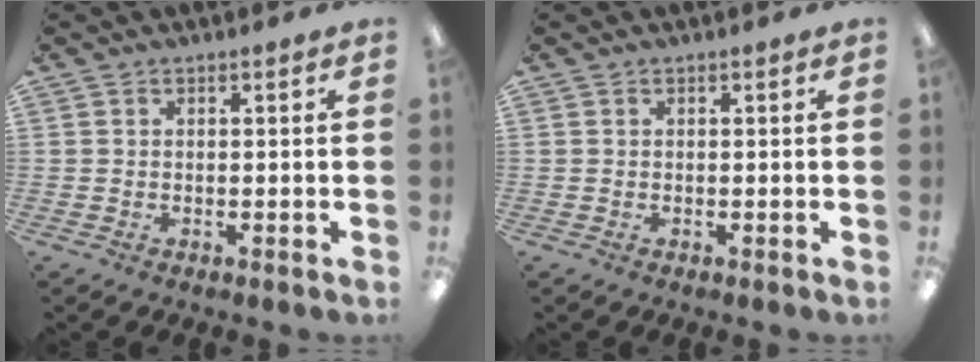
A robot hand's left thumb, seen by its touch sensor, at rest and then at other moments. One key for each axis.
{"total": 0.0}